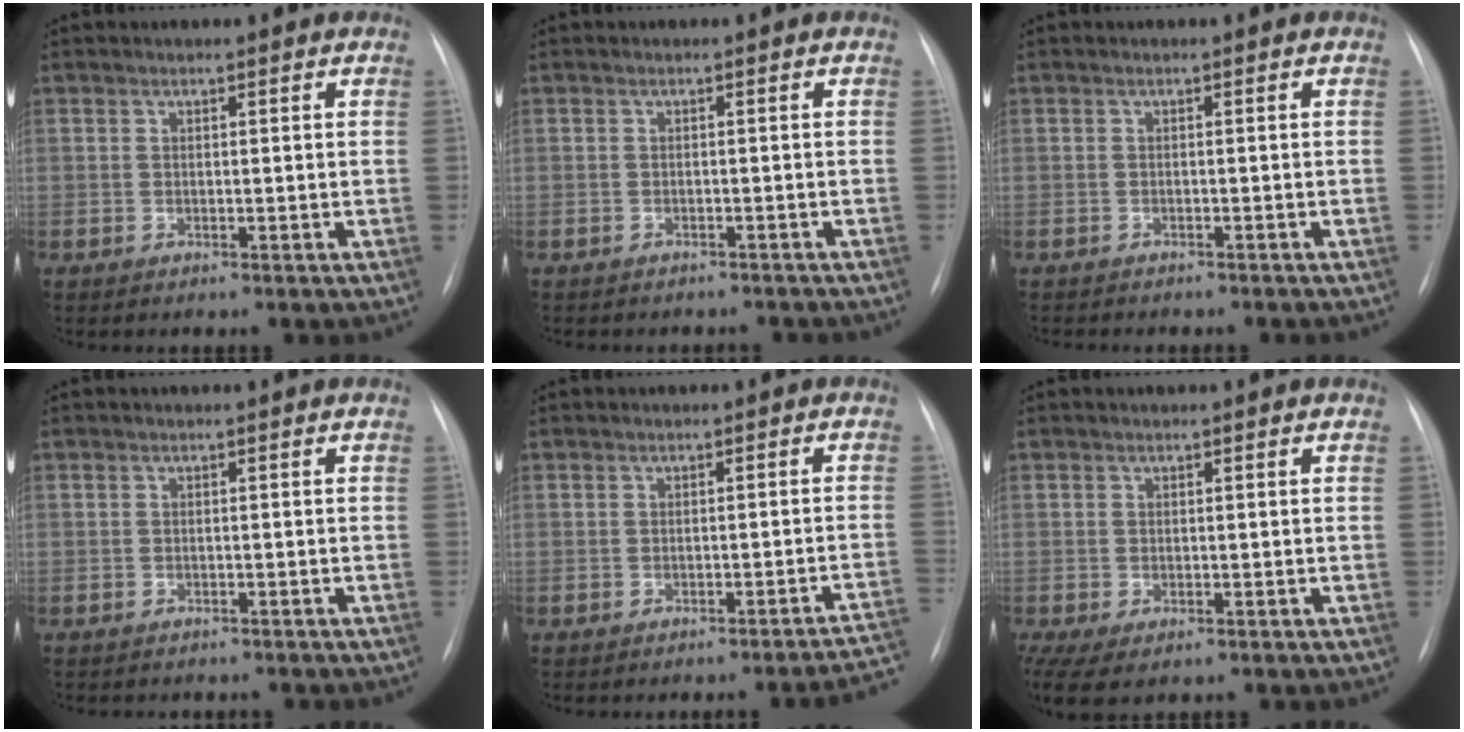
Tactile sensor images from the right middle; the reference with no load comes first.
{"total": 5.7, "force": [-5.2, 2.0, 1.3], "torque": [-0.011, 0.005, -0.056]}
{"total": 5.4, "force": [-4.7, 1.3, 2.2], "torque": [-0.024, -0.004, -0.054]}
{"total": 3.6, "force": [-3.1, 1.6, 0.7], "torque": [-0.009, 0.000, -0.038]}
{"total": 6.5, "force": [-5.9, -0.7, 2.6], "torque": [-0.008, 0.011, -0.065]}
{"total": 7.0, "force": [-3.9, 3.8, 4.4], "torque": [-0.100, -0.009, -0.057]}